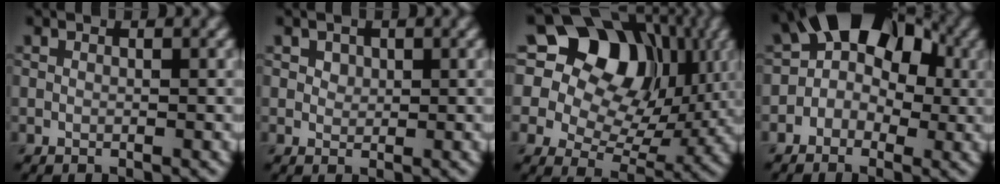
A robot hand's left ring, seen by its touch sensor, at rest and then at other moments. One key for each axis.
{"total": 1.3, "fx": 0.7, "fy": 1.0, "fz": 0.4, "tx": -0.007, "ty": -0.003, "tz": 0.012}
{"total": 16.7, "fx": 7.4, "fy": 12.1, "fz": 8.8, "tx": -0.176, "ty": 0.073, "tz": 0.115}
{"total": 8.2, "fx": 1.4, "fy": 6.3, "fz": 5.1, "tx": -0.030, "ty": 0.027, "tz": -0.015}